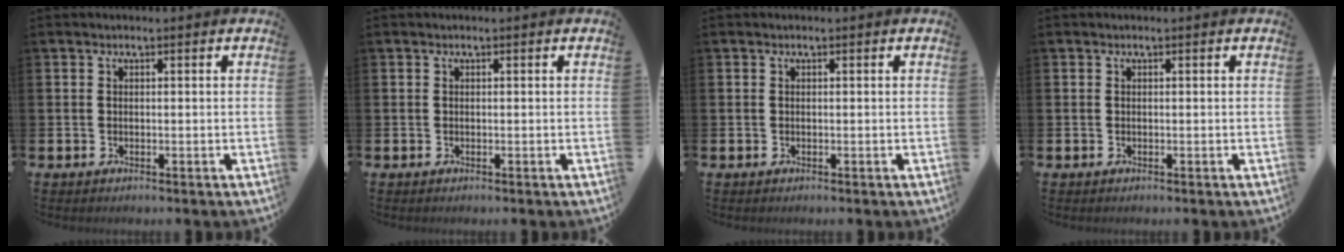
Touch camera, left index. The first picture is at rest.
{"total": 0.0}
{"total": 0.0}
{"total": 0.0}